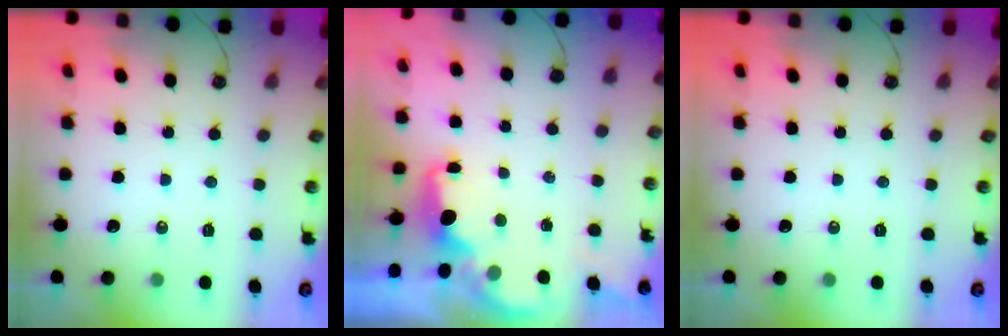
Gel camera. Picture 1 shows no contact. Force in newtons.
{"total": 2.2, "press": 2.1, "slide": 0.8}
{"total": 0.0}